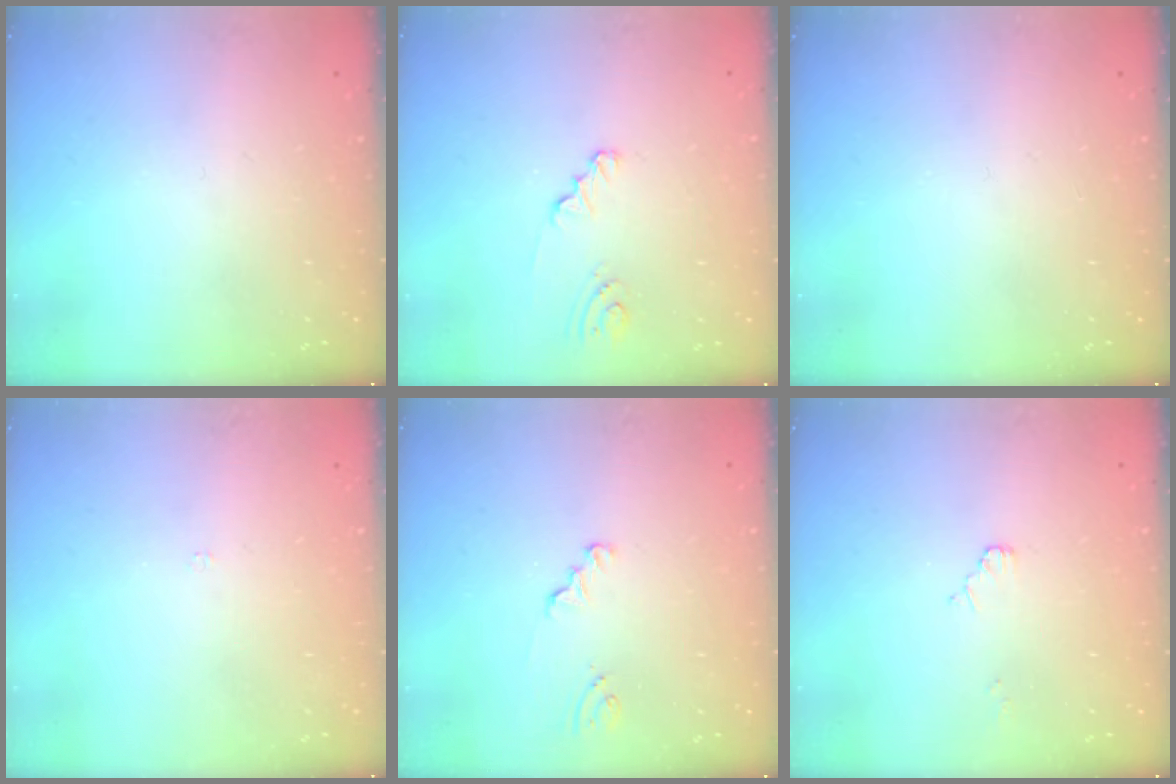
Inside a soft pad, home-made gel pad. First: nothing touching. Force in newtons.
{"total": 2.1, "press": 2.1, "slide": 0.2}
{"total": 0.0}
{"total": 1.8, "press": 1.7, "slide": 0.3}
{"total": 1.2, "press": 1.2, "slide": 0.1}
{"total": 2.0, "press": 1.9, "slide": 0.3}